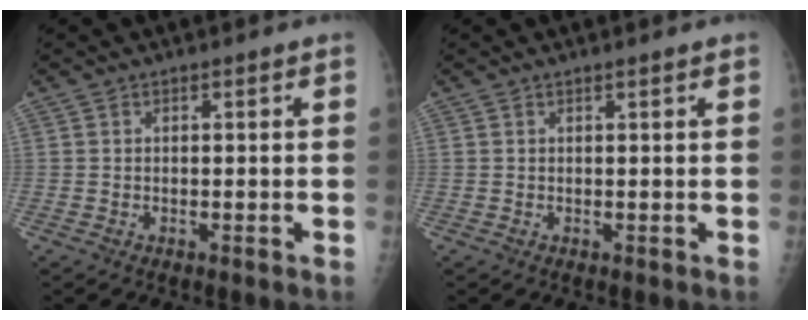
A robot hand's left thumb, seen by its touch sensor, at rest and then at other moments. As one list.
[{"total": 0.7, "force": [0.6, -0.1, 0.4], "torque": [-0.007, 0.001, 0.011]}]